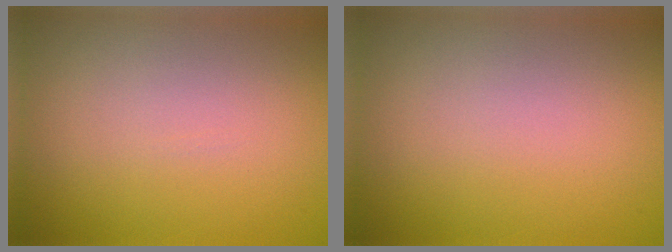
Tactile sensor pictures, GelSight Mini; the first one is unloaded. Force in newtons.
{"total": 0.0}